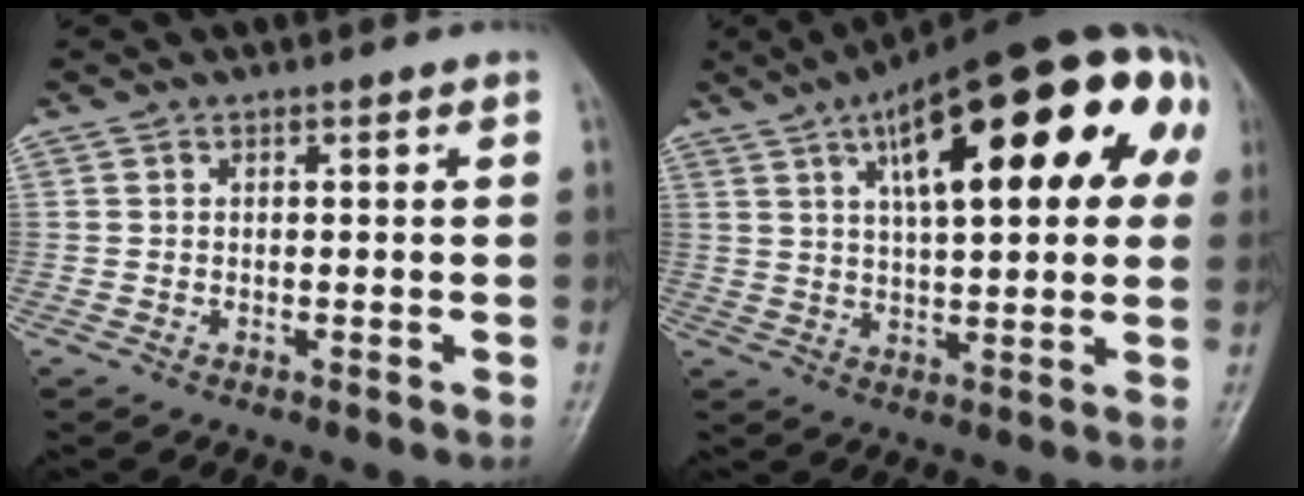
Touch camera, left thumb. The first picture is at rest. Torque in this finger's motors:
{"motor_torque": [0.57, 1.69, 1.93, -0.84, 0.42]}